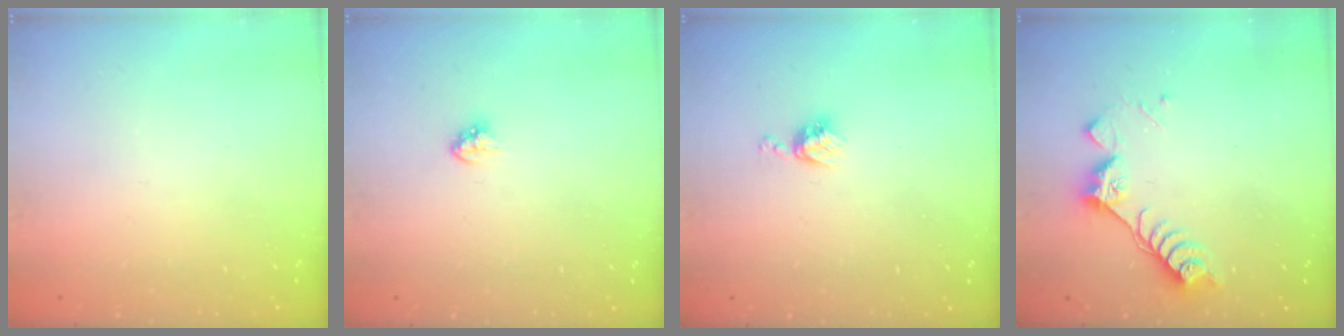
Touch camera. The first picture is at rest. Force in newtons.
{"total": 3.4, "press": 3.4, "slide": 0.5}
{"total": 4.5, "press": 4.4, "slide": 0.7}
{"total": 9.8, "press": 9.7, "slide": 1.1}